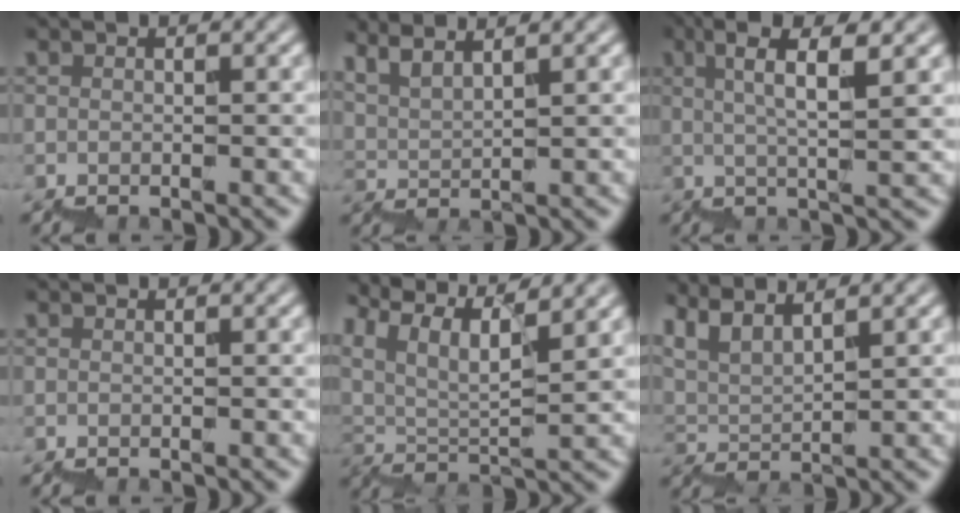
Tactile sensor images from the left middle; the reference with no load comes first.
{"total": 4.5, "force": [4.2, 0.8, 1.1], "torque": [-0.009, 0.014, 0.078]}
{"total": 5.2, "force": [3.2, 0.6, 4.0], "torque": [-0.064, 0.011, 0.051]}
{"total": 0.0}
{"total": 9.0, "force": [7.8, 2.1, 4.1], "torque": [-0.078, 0.021, 0.130]}
{"total": 5.5, "force": [5.2, 0.8, 1.3], "torque": [-0.027, 0.016, 0.096]}